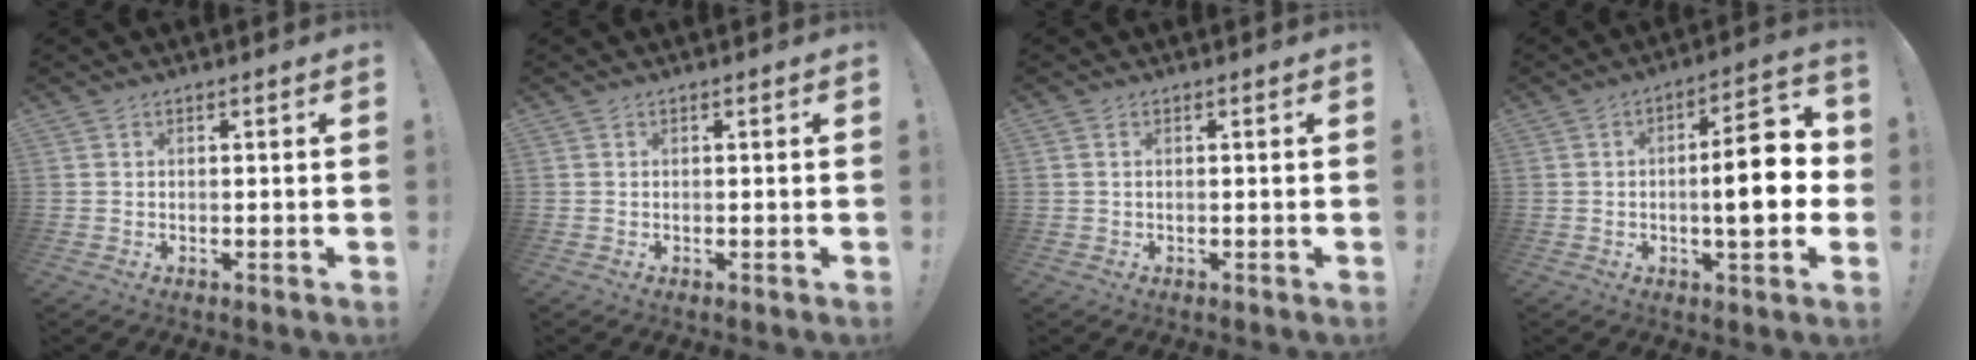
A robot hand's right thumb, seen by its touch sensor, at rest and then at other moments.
{"total": 0.0}
{"total": 1.3, "force": [0.0, -0.2, 1.3], "torque": [-0.024, 0.000, -0.001]}
{"total": 14.3, "force": [-0.9, 4.0, 13.7], "torque": [-0.178, -0.001, -0.025]}